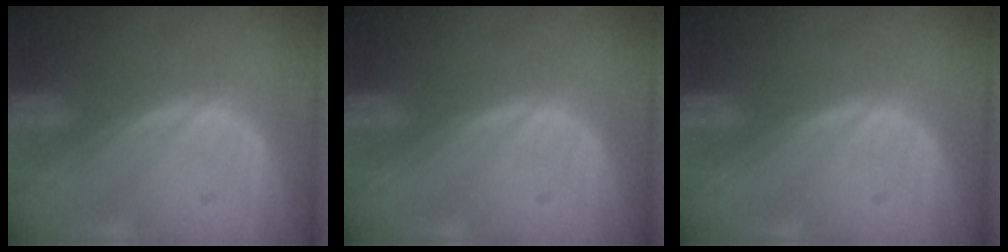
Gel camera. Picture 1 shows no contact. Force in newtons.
{"total": 0.0}
{"total": 0.0}